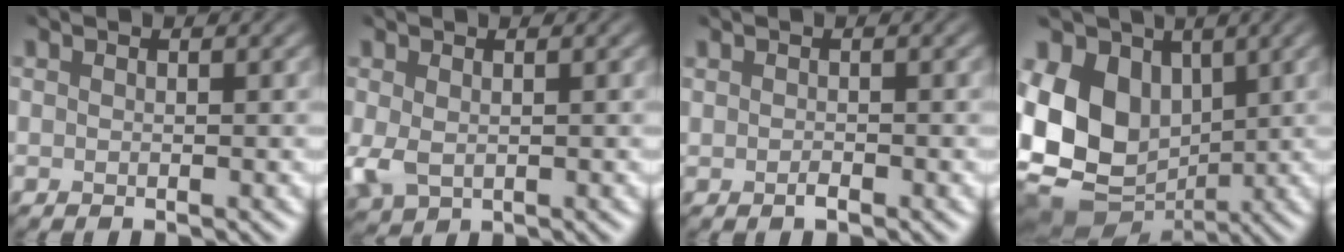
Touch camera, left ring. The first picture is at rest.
{"total": 2.2, "force": [0.3, 1.4, 1.7], "torque": [-0.050, -0.001, 0.010]}
{"total": 0.7, "force": [-0.3, 0.3, 0.6], "torque": [-0.014, -0.005, -0.004]}
{"total": 11.5, "force": [-0.2, 8.8, 7.3], "torque": [-0.155, -0.005, 0.004]}